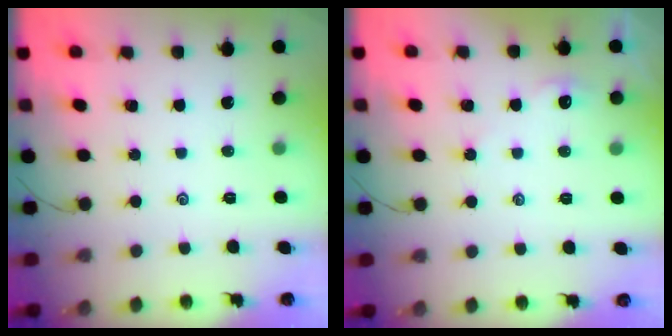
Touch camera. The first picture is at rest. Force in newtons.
{"total": 2.9, "press": 2.9, "slide": 0.4}